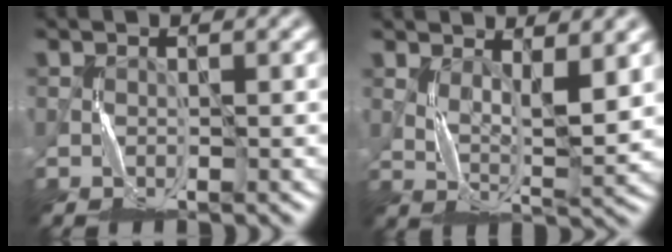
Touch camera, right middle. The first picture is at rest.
{"total": 4.6, "force": [2.0, 1.3, 3.9], "torque": [-0.081, -0.008, 0.040]}